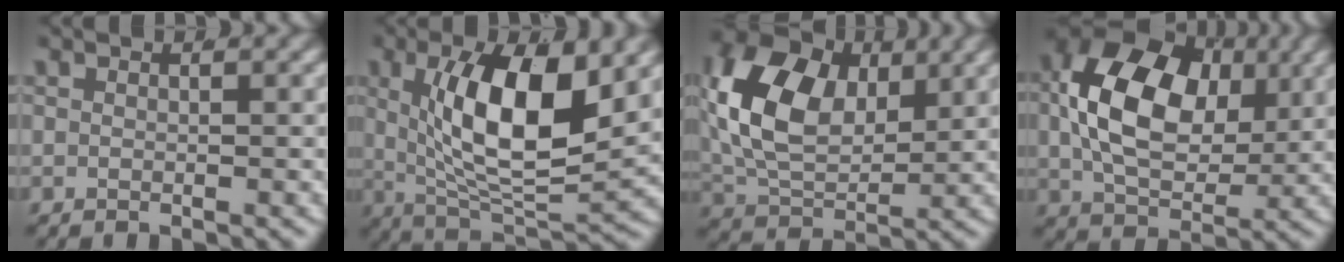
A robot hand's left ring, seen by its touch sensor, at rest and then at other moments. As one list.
[{"total": 11.1, "force": [2.0, 5.0, 9.7], "torque": [-0.174, -0.019, 0.048]}, {"total": 11.1, "force": [2.9, 7.6, 7.6], "torque": [-0.164, -0.015, 0.057]}, {"total": 11.5, "force": [2.1, 7.4, 8.5], "torque": [-0.170, -0.015, 0.045]}]